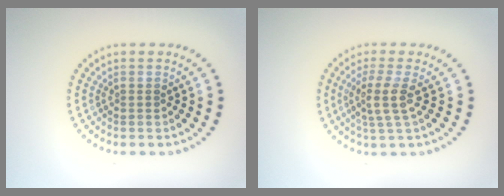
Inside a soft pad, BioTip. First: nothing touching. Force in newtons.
{"total": 2.9, "press": 2.2, "slide": 1.8}